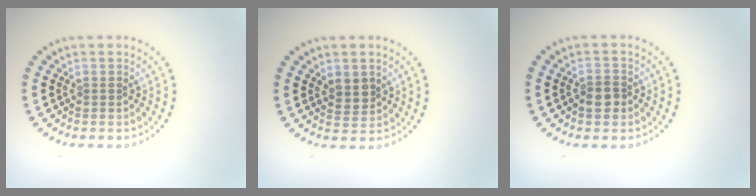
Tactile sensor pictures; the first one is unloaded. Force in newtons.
{"total": 2.0, "press": 1.8, "slide": 0.8}
{"total": 1.8, "press": 1.7, "slide": 0.5}